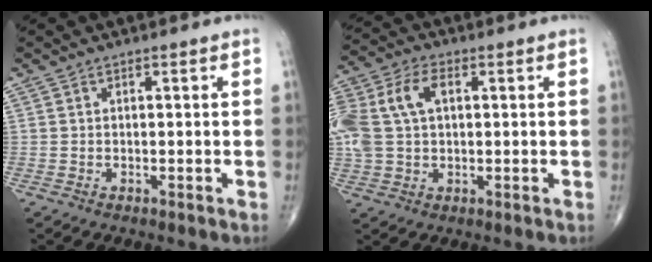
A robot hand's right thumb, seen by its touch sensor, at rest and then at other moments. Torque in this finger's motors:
{"motor_torque": [0.27, 0.28, 1.06, 0.48, 0.22]}